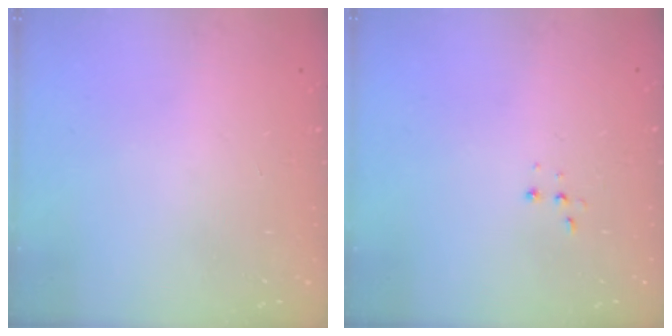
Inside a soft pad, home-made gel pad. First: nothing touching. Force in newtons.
{"total": 2.7, "press": 2.7, "slide": 0.5}